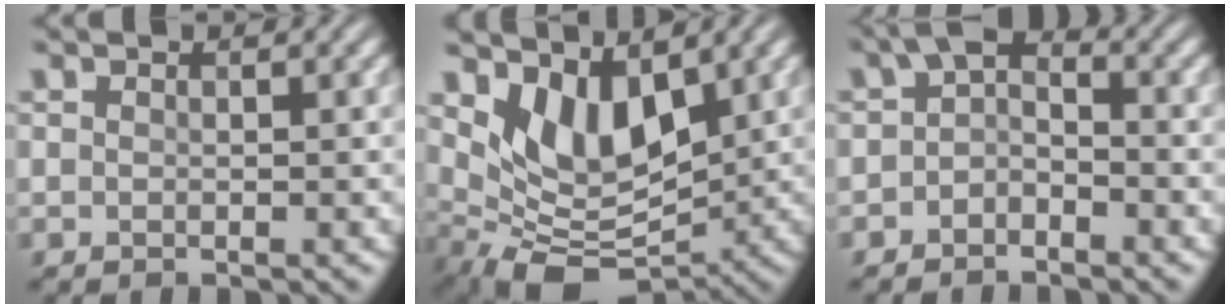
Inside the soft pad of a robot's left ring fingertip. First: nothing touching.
{"total": 5.9, "force": [2.1, 3.4, 4.3], "torque": [-0.079, -0.022, 0.045]}
{"total": 2.8, "force": [-0.8, 1.7, 2.0], "torque": [-0.031, 0.012, -0.026]}